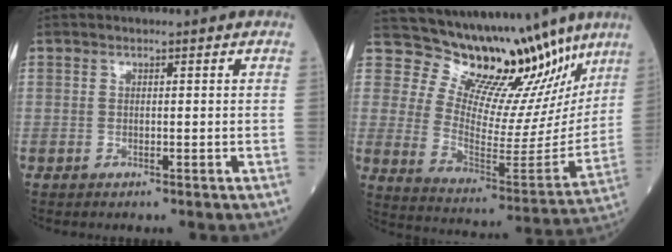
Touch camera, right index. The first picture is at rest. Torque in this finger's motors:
{"motor_torque": [-0.16, 0.73, 0.02, -0.03]}